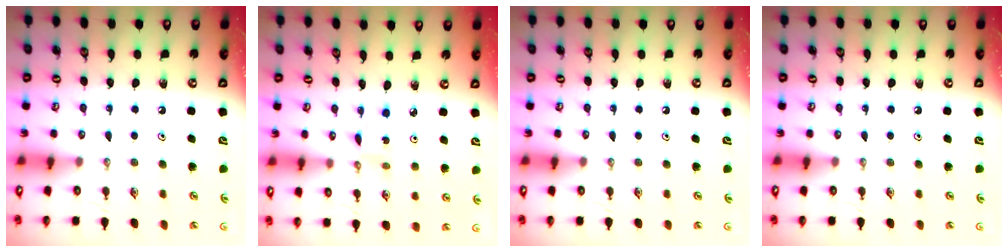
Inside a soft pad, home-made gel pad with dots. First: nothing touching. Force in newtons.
{"total": 1.9, "press": 1.9, "slide": 0.2}
{"total": 0.0}
{"total": 0.0}